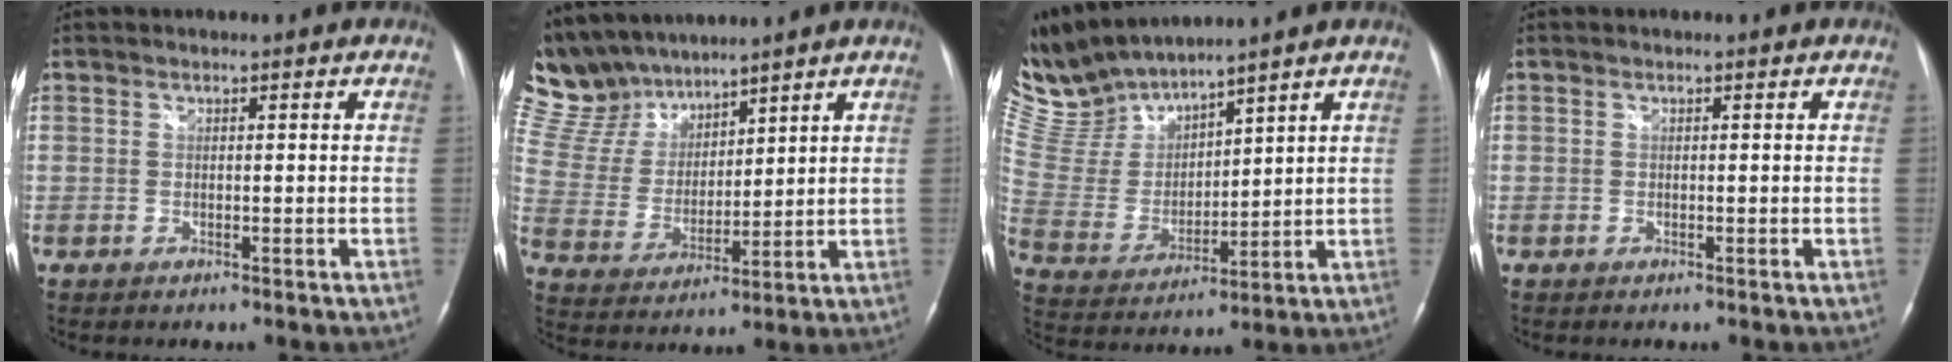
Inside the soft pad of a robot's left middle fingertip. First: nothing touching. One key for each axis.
{"total": 12.2, "fx": 11.1, "fy": 4.0, "fz": 3.0, "tx": -0.082, "ty": 0.022, "tz": 0.230}
{"total": 11.5, "fx": 11.2, "fy": 1.1, "fz": 2.3, "tx": -0.074, "ty": 0.007, "tz": 0.246}
{"total": 0.0}